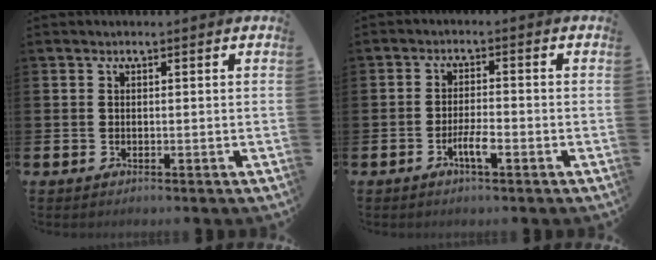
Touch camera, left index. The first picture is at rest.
{"total": 3.0, "force": [-1.4, 0.7, 2.6], "torque": [-0.046, 0.006, -0.027]}